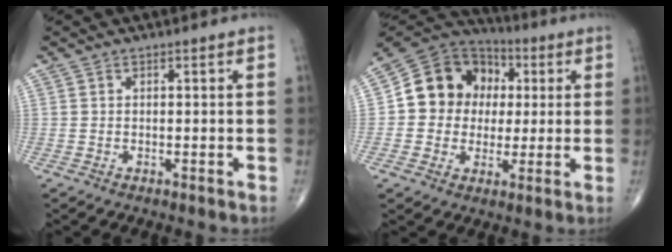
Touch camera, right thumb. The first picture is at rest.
{"total": 14.5, "force": [1.5, 12.8, 6.7], "torque": [-0.075, 0.022, 0.019]}